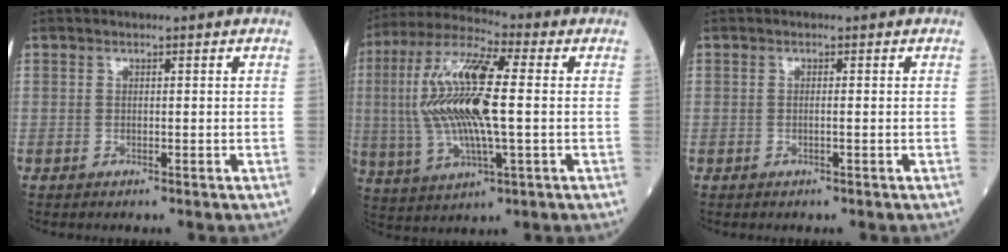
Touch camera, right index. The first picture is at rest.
{"total": 17.1, "force": [0.6, 3.4, 16.7], "torque": [-0.355, 0.010, 0.008]}
{"total": 0.7, "force": [-0.2, -0.1, 0.7], "torque": [-0.013, 0.000, -0.003]}